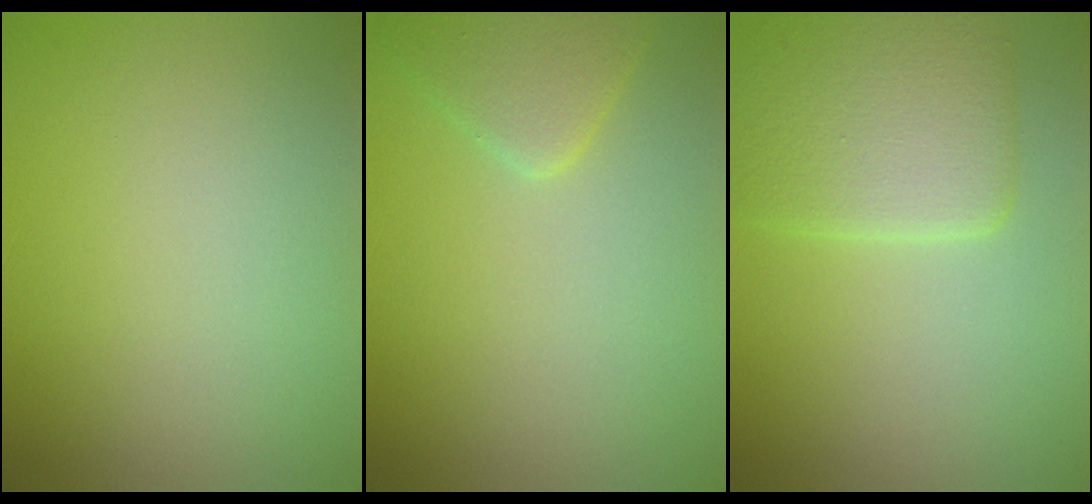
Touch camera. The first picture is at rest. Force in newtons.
{"total": 2.5, "press": 2.5, "slide": 0.2}
{"total": 4.6, "press": 4.6, "slide": 0.4}